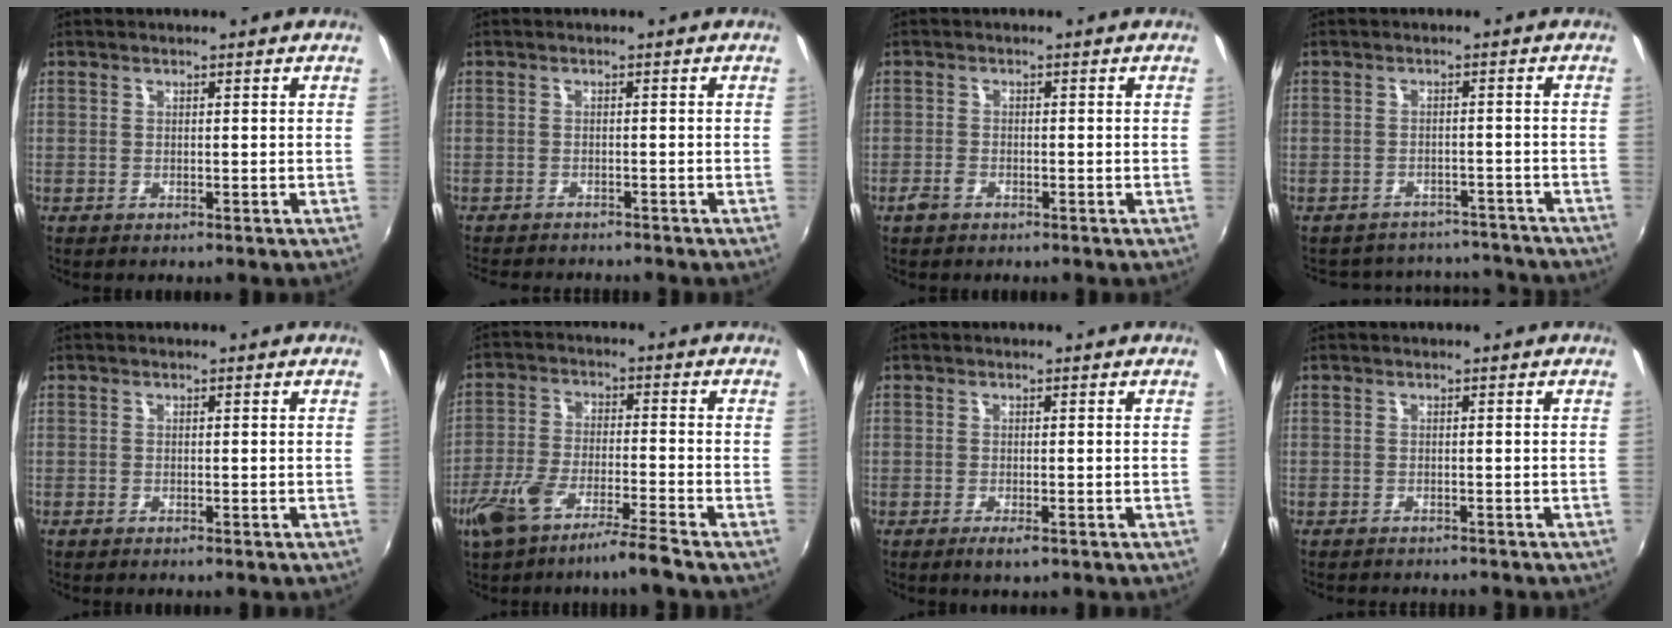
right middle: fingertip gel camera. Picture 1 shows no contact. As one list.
[{"total": 6.1, "force": [-5.7, 1.0, 1.9], "torque": [-0.051, -0.017, -0.087]}, {"total": 2.4, "force": [-1.7, 1.2, 1.1], "torque": [-0.028, -0.003, -0.034]}, {"total": 12.8, "force": [-11.3, 5.4, 2.4], "torque": [-0.058, 0.035, -0.135]}, {"total": 0.7, "force": [-0.6, 0.2, 0.2], "torque": [-0.006, -0.003, -0.014]}, {"total": 9.7, "force": [-7.1, 0.4, 6.6], "torque": [-0.146, -0.013, -0.132]}, {"total": 2.1, "force": [-1.3, 0.6, 1.5], "torque": [-0.033, -0.008, -0.023]}, {"total": 3.3, "force": [-3.1, 0.5, 1.0], "torque": [-0.027, -0.014, -0.047]}]